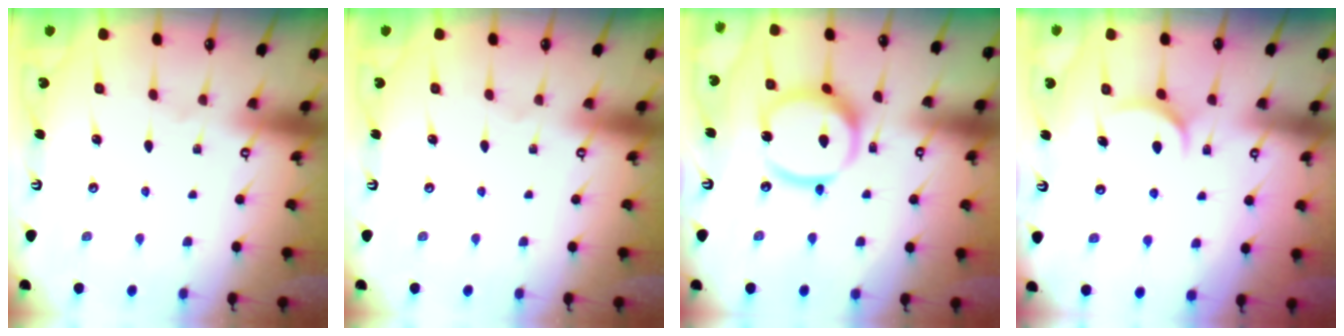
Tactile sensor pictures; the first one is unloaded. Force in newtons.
{"total": 0.0}
{"total": 13.3, "press": 13.2, "slide": 1.6}
{"total": 5.5, "press": 5.5, "slide": 0.1}